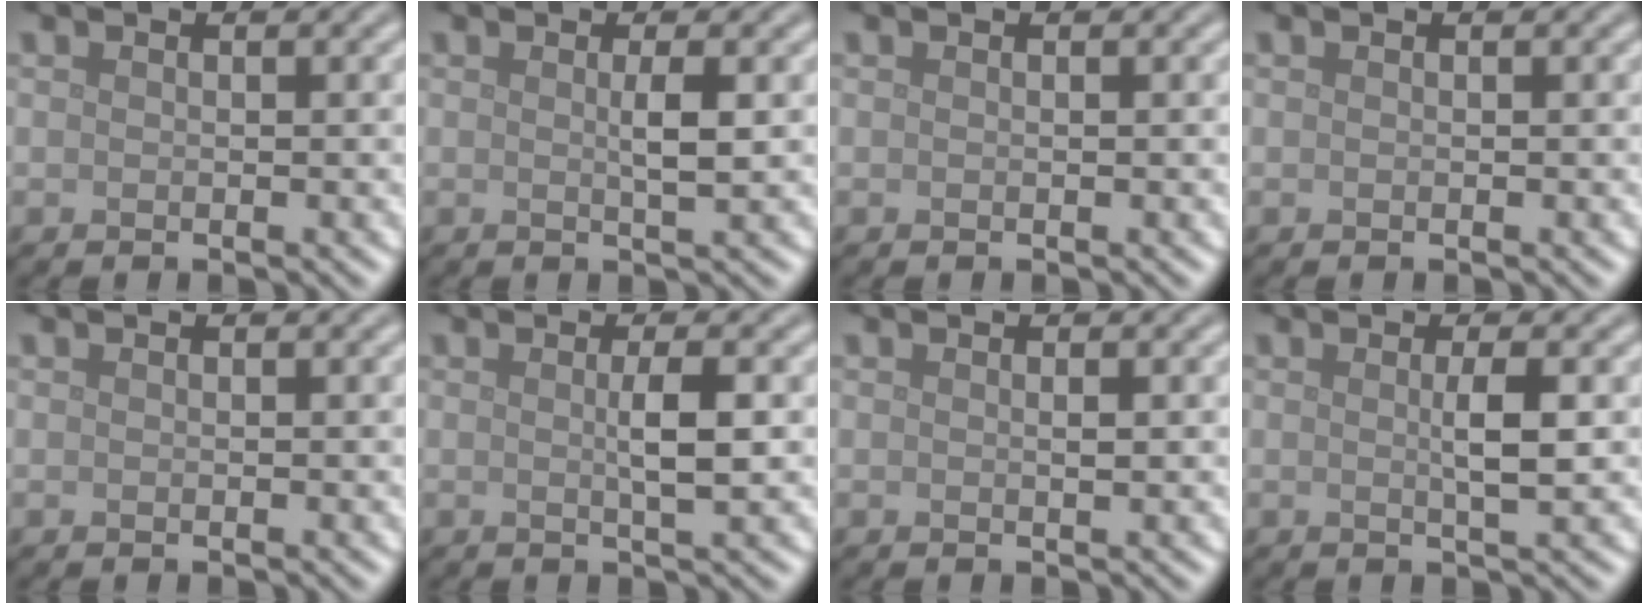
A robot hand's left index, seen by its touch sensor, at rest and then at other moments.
{"total": 1.8, "force": [0.2, 0.2, 1.7], "torque": [-0.032, 0.003, 0.000]}
{"total": 0.0}
{"total": 0.0}
{"total": 0.0}
{"total": 2.5, "force": [0.1, 0.3, 2.5], "torque": [-0.043, 0.001, 0.001]}
{"total": 0.5, "force": [0.1, 0.1, 0.5], "torque": [-0.008, 0.001, 0.001]}
{"total": 2.4, "force": [0.2, 0.3, 2.3], "torque": [-0.041, 0.002, 0.000]}